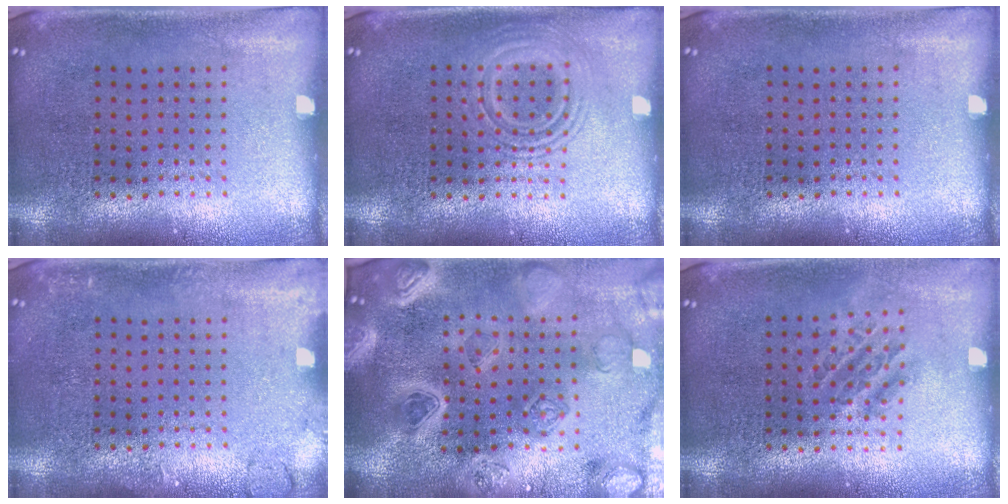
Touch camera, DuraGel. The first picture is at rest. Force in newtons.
{"total": 2.8, "press": 2.7, "slide": 0.4}
{"total": 0.0}
{"total": 1.4, "press": 1.4, "slide": 0.2}
{"total": 5.0, "press": 4.2, "slide": 2.7}
{"total": 1.1, "press": 1.0, "slide": 0.5}